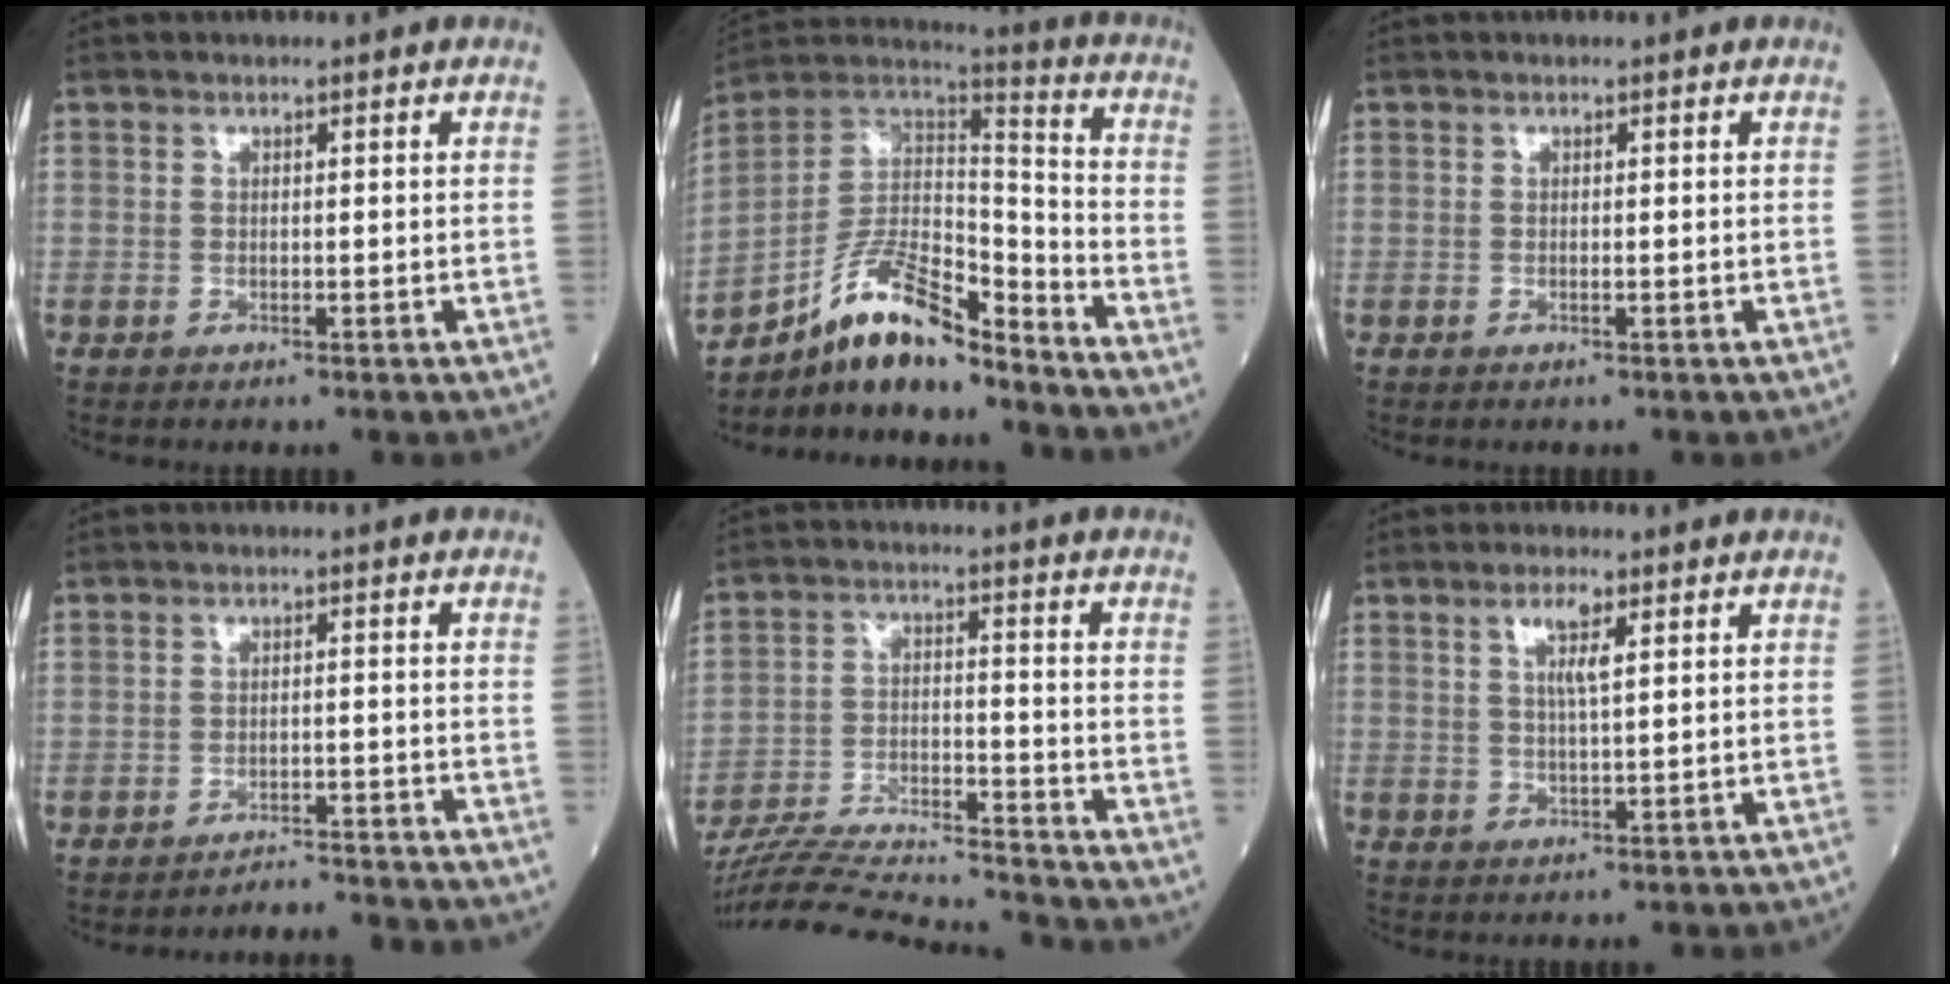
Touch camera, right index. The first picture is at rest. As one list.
[{"total": 14.2, "force": [-11.3, 3.3, 7.9], "torque": [-0.138, 0.032, -0.202]}, {"total": 0.0}, {"total": 7.3, "force": [-7.3, -0.6, 0.4], "torque": [0.002, -0.002, -0.100]}, {"total": 19.5, "force": [-18.8, 0.6, 5.2], "torque": [-0.113, -0.007, -0.296]}, {"total": 3.6, "force": [1.5, 0.3, 3.2], "torque": [-0.061, 0.001, 0.027]}]